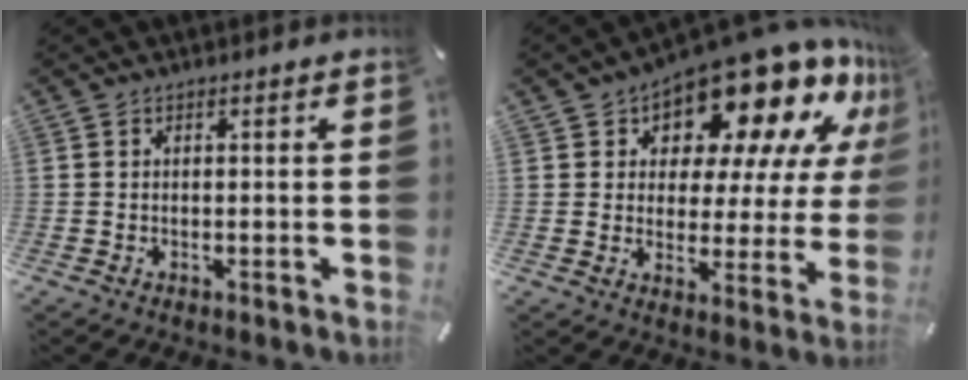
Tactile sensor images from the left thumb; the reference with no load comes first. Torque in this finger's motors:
{"motor_torque": [2.50, 2.51, 1.67, -1.10, 0.14]}